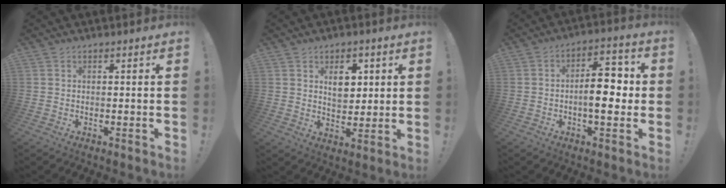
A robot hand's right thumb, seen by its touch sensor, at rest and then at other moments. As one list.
[{"total": 8.0, "force": [3.2, 5.5, 4.8], "torque": [-0.062, -0.006, 0.055]}, {"total": 12.4, "force": [-0.9, 6.0, 10.8], "torque": [-0.142, 0.014, -0.019]}]